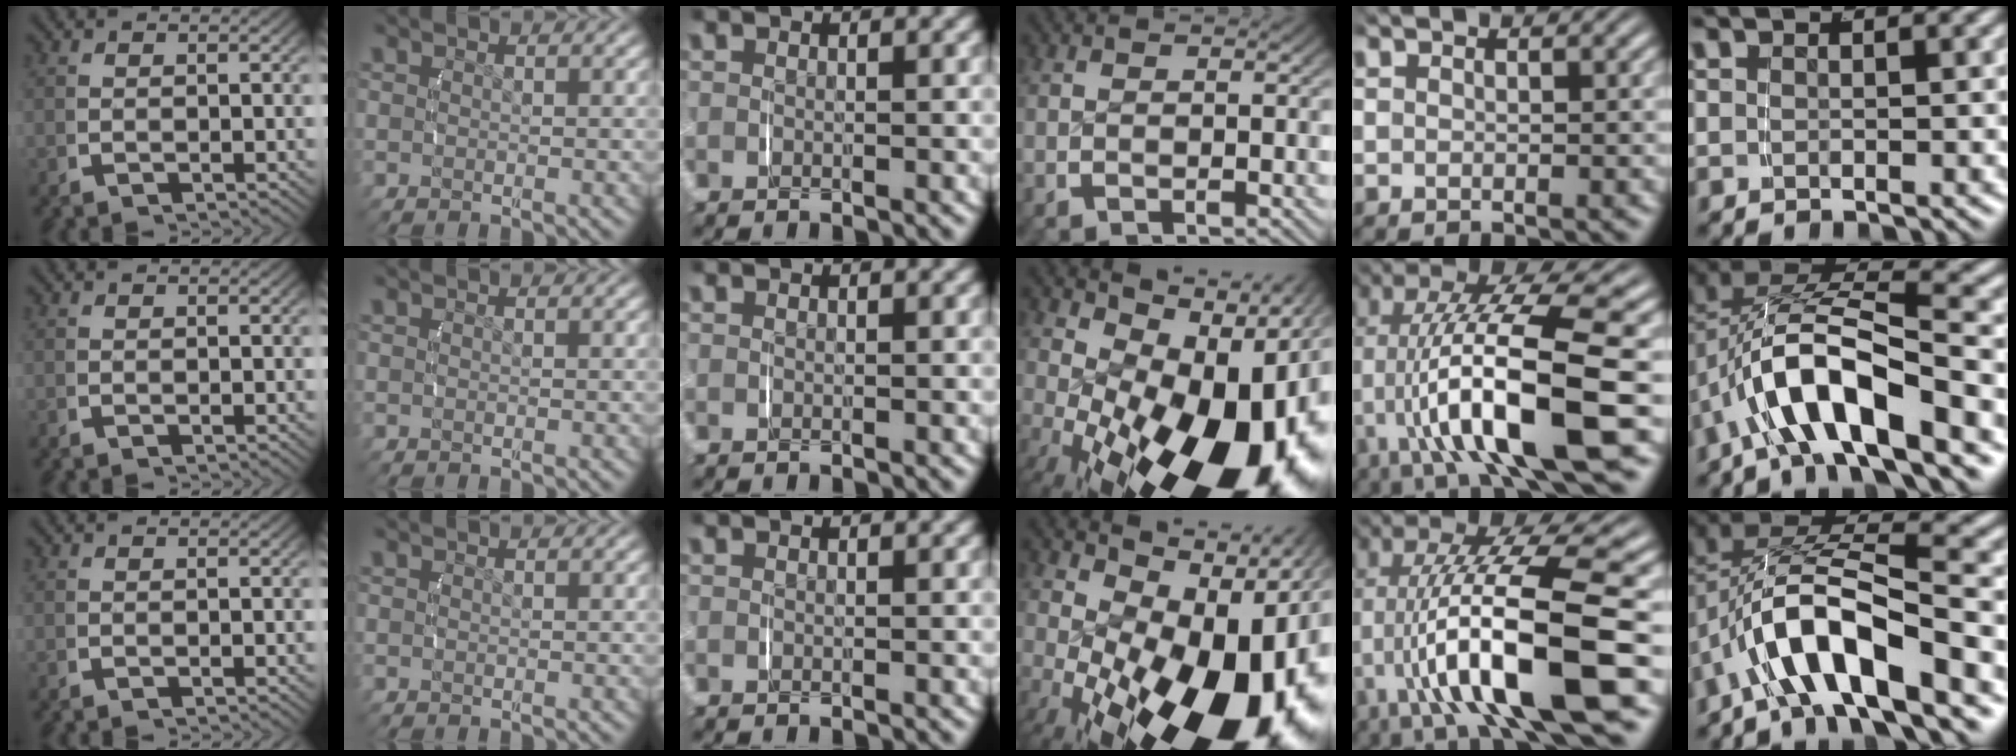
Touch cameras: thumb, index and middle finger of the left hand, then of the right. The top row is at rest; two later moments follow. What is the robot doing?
{"motion": "lift_and_place", "object": "camera"}